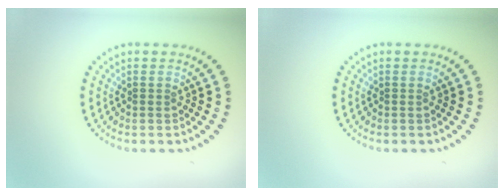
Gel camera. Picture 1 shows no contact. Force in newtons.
{"total": 0.0}